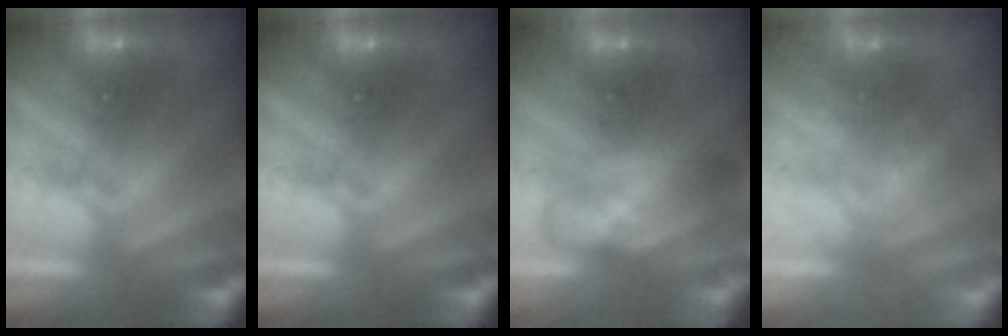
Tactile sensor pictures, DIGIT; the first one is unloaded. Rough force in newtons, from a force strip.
{"total": 0.0}
{"total": 8.9}
{"total": 2.4}